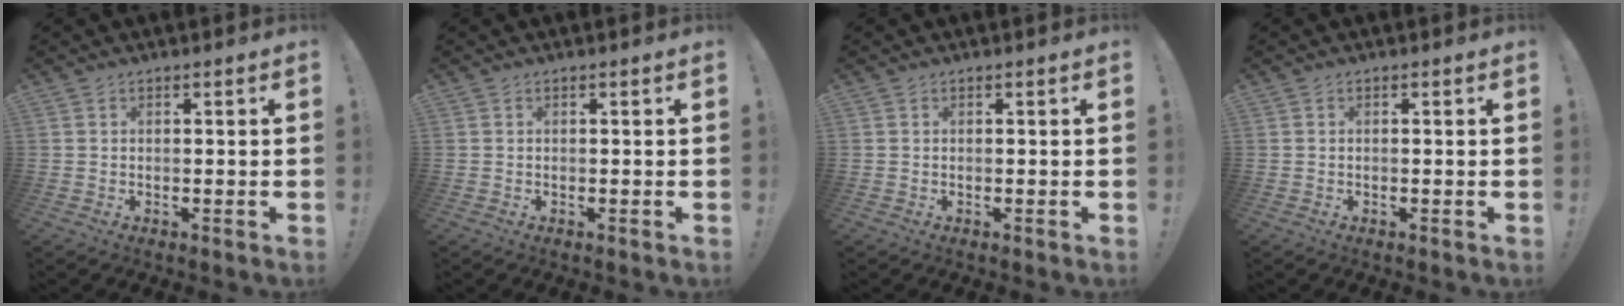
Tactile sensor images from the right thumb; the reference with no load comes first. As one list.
[{"total": 0.0}, {"total": 0.0}, {"total": 0.0}]